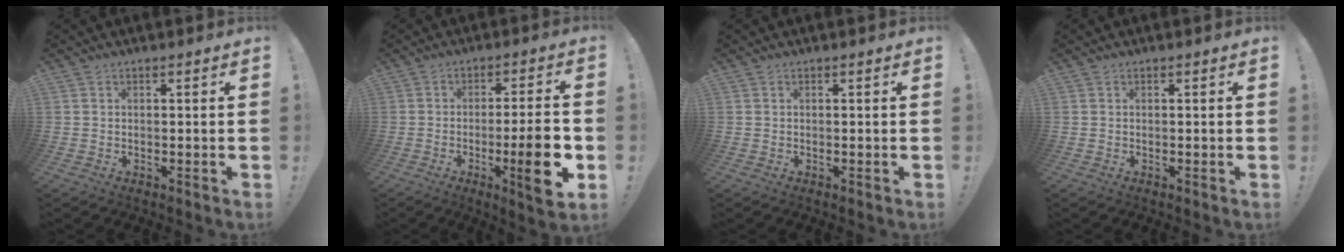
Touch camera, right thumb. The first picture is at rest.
{"total": 13.1, "force": [-3.4, 2.1, 12.5], "torque": [-0.164, 0.004, -0.049]}
{"total": 0.0}
{"total": 0.0}